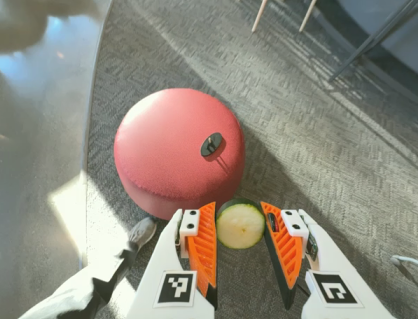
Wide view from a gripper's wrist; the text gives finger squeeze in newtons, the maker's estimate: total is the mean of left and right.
{"total": 10.0, "left": 10.2, "right": 9.8}